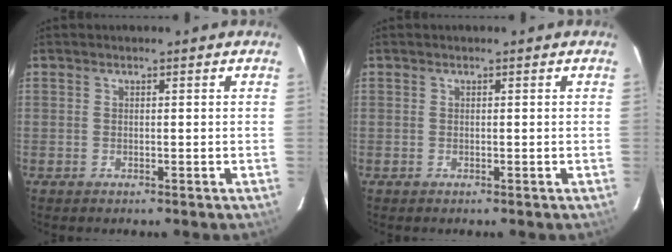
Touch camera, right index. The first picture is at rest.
{"total": 0.0}